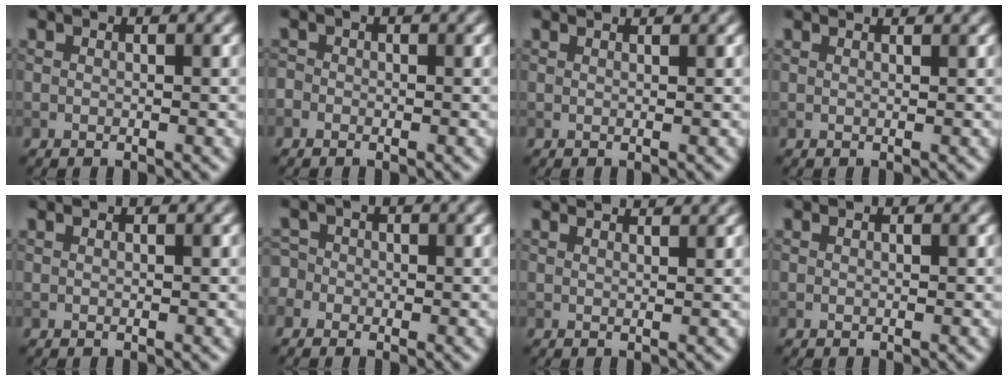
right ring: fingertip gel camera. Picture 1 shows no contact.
{"total": 0.9, "force": [-0.5, 0.7, 0.1], "torque": [0.002, -0.002, -0.012]}
{"total": 1.2, "force": [1.2, 0.1, 0.3], "torque": [-0.011, -0.002, 0.008]}
{"total": 1.7, "force": [1.5, 0.4, 0.6], "torque": [-0.008, -0.001, 0.007]}
{"total": 0.0}
{"total": 2.6, "force": [-0.9, 2.4, 0.7], "torque": [0.000, 0.015, -0.038]}
{"total": 3.5, "force": [2.9, 1.1, 1.6], "torque": [-0.003, 0.019, 0.007]}
{"total": 0.0}